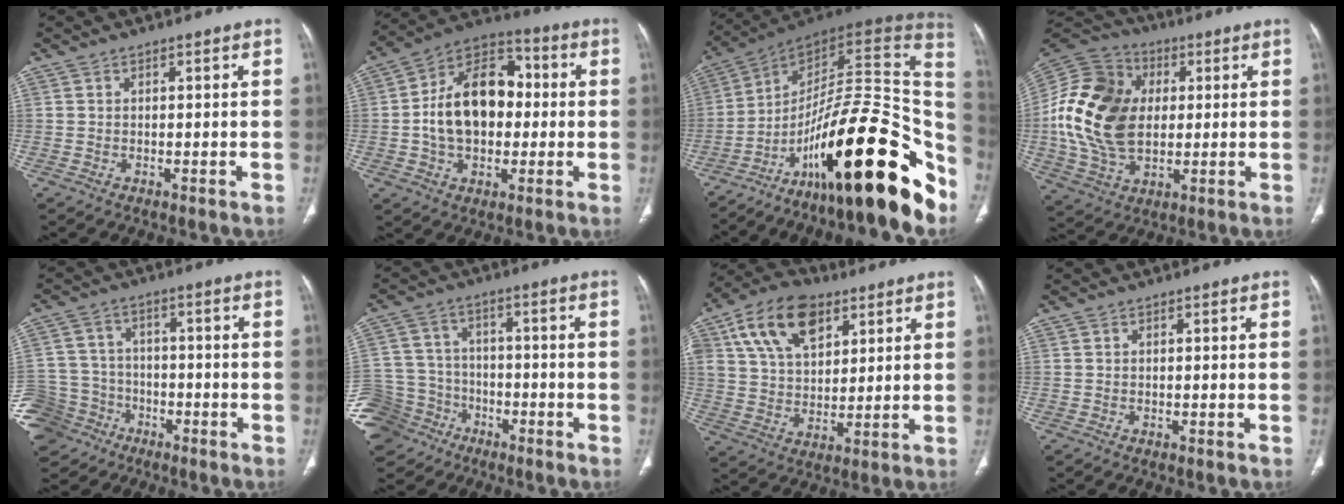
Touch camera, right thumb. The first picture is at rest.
{"total": 17.4, "force": [0.1, 11.8, 12.8], "torque": [-0.185, 0.032, -0.005]}
{"total": 32.5, "force": [-14.8, 9.6, 27.3], "torque": [-0.313, 0.083, -0.228]}
{"total": 21.5, "force": [1.5, 15.2, 15.1], "torque": [-0.295, 0.008, 0.031]}
{"total": 13.3, "force": [-7.6, 10.3, 3.5], "torque": [-0.086, 0.040, -0.131]}
{"total": 14.8, "force": [-8.8, 11.2, 4.2], "torque": [-0.100, 0.045, -0.152]}
{"total": 15.8, "force": [7.4, 9.6, 10.2], "torque": [-0.159, -0.010, 0.133]}
{"total": 0.0}